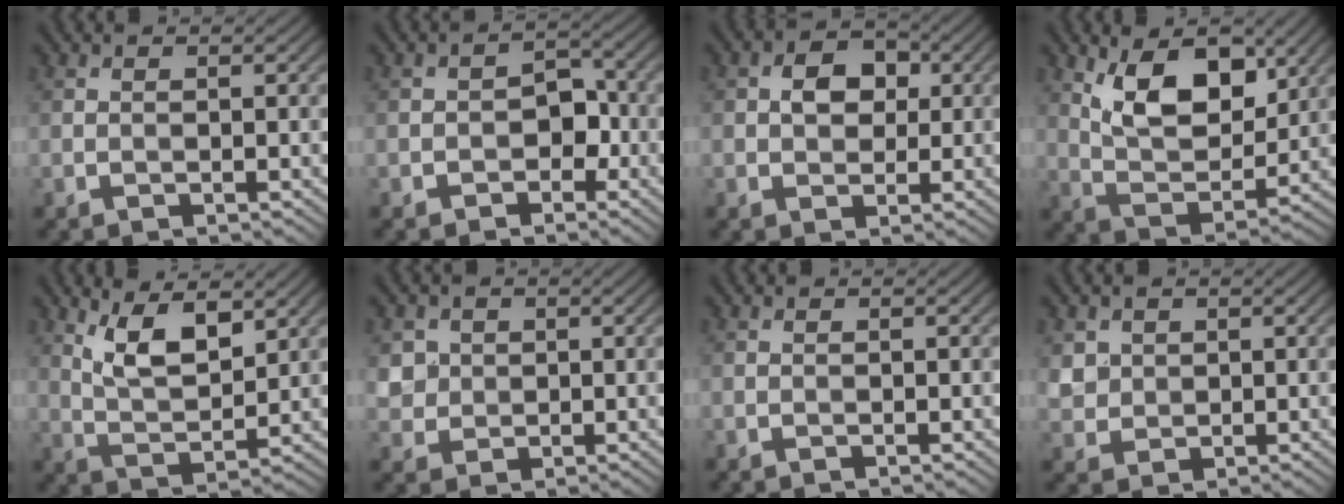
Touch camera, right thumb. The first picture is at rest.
{"total": 3.4, "force": [-1.3, 2.4, 2.0], "torque": [-0.023, 0.006, -0.023]}
{"total": 4.1, "force": [0.6, 3.2, 2.5], "torque": [-0.045, 0.005, -0.001]}
{"total": 10.0, "force": [4.6, 5.0, 7.3], "torque": [-0.135, -0.009, 0.085]}
{"total": 7.2, "force": [3.9, 2.8, 5.3], "torque": [-0.111, -0.009, 0.079]}
{"total": 3.2, "force": [0.9, 3.0, 0.7], "torque": [-0.030, -0.010, 0.022]}
{"total": 0.0}
{"total": 3.0, "force": [1.2, 2.6, 0.9], "torque": [-0.034, -0.009, 0.027]}